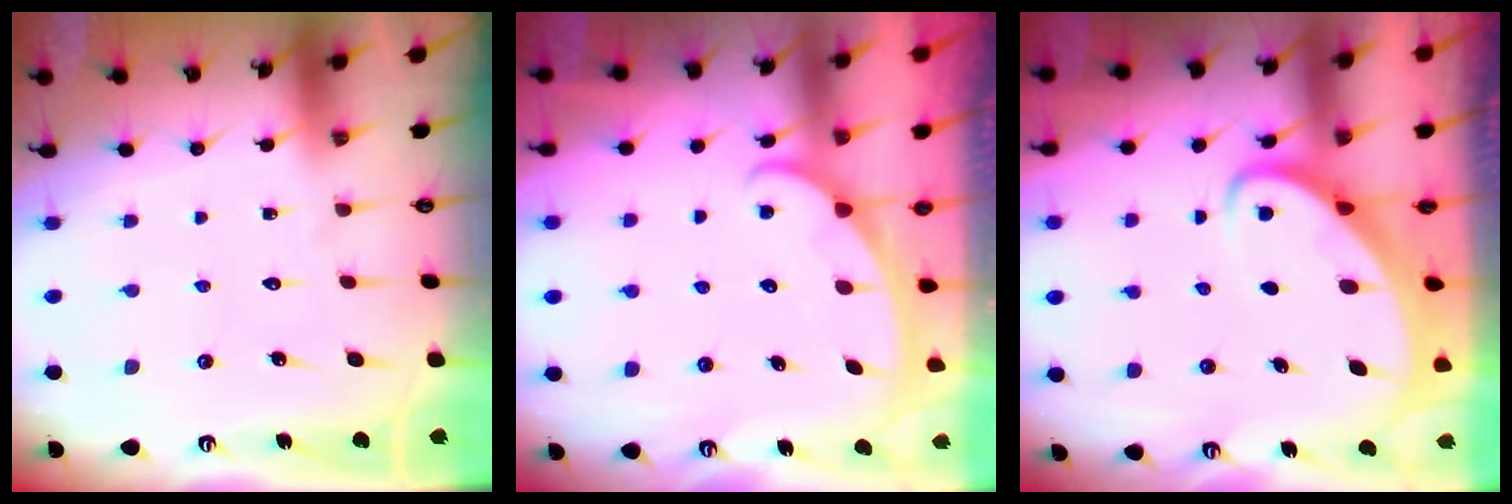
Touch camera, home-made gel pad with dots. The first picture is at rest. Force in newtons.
{"total": 2.9, "press": 2.9, "slide": 0.2}
{"total": 3.5, "press": 3.4, "slide": 0.4}